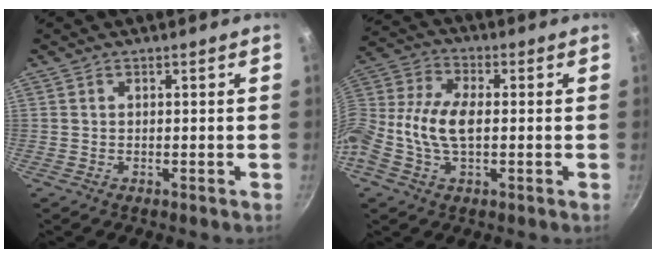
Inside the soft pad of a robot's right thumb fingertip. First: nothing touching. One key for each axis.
{"total": 11.3, "fx": -0.7, "fy": 6.5, "fz": 9.2, "tx": -0.200, "ty": 0.022, "tz": -0.034}